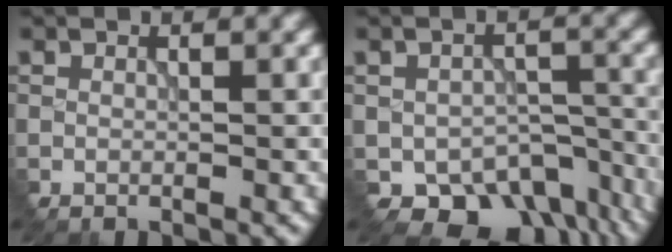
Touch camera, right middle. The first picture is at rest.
{"total": 7.5, "force": [-4.5, 5.0, 3.4], "torque": [-0.040, -0.039, -0.049]}